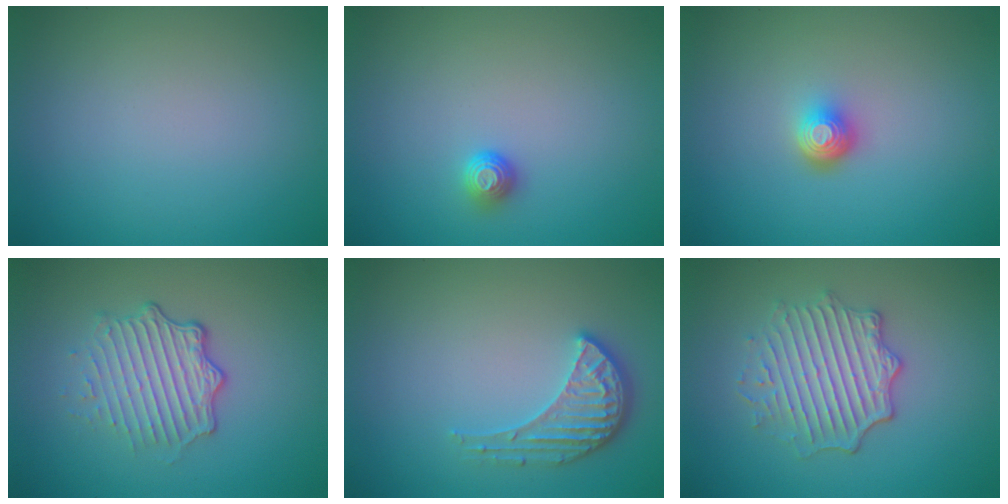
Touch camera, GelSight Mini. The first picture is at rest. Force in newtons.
{"total": 1.1, "press": 1.0, "slide": 0.5}
{"total": 2.3, "press": 1.5, "slide": 1.7}
{"total": 4.7, "press": 3.2, "slide": 3.4}
{"total": 3.4, "press": 3.2, "slide": 1.3}
{"total": 4.5, "press": 3.9, "slide": 2.3}